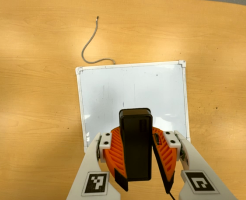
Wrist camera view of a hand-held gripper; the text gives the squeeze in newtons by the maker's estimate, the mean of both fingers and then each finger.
{"total": 10.3, "left": 10.2, "right": 10.4}